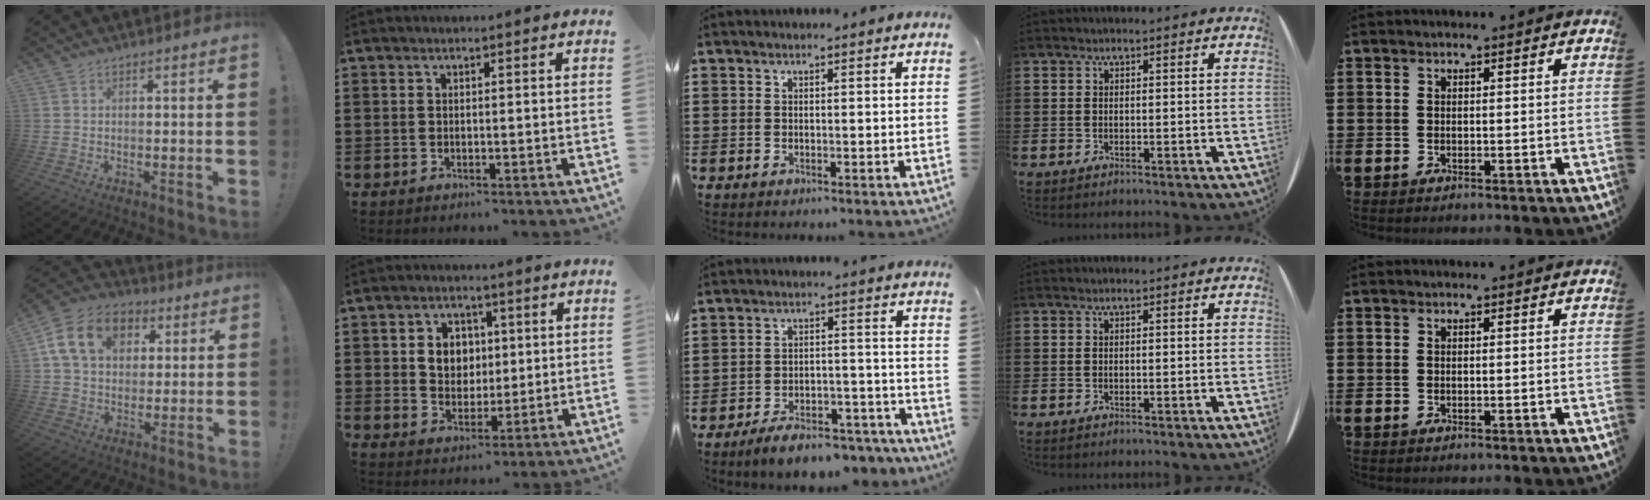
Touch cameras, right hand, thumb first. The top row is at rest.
{"thumb": {"total": 15.9, "force": [5.1, 11.9, 9.1], "torque": [-0.138, 0.000, 0.101]}, "index": {"total": 5.2, "force": [1.0, 4.6, 2.2], "torque": [-0.055, 0.013, 0.014]}, "middle": {"total": 6.6, "force": [-6.2, 1.0, 2.2], "torque": [-0.035, 0.010, -0.115]}}